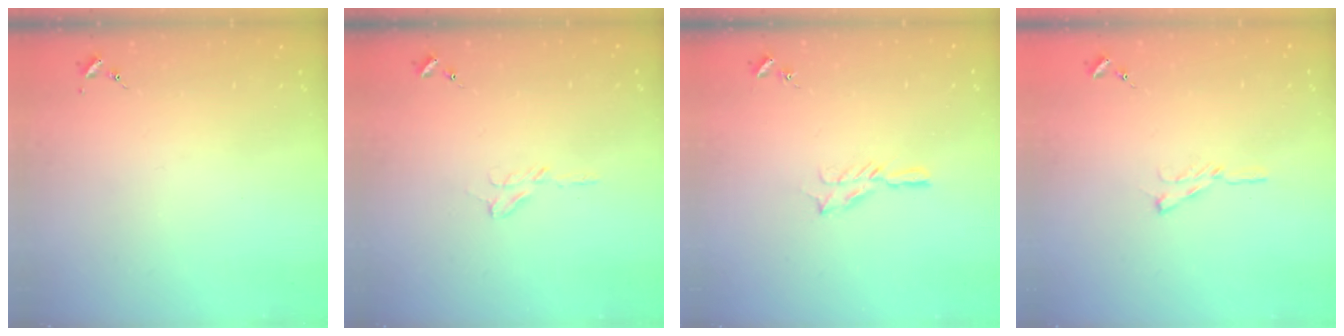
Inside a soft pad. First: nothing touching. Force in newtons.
{"total": 5.5, "press": 5.5, "slide": 0.5}
{"total": 5.6, "press": 5.6, "slide": 0.6}
{"total": 5.8, "press": 5.8, "slide": 0.6}